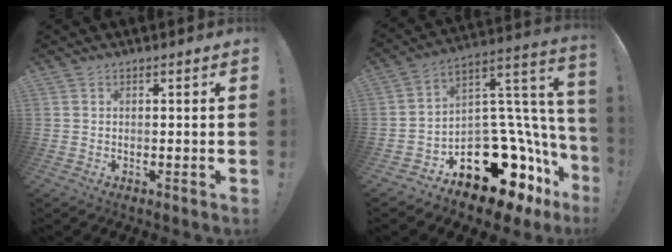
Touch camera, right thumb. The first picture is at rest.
{"total": 20.8, "force": [-12.1, 11.0, 12.9], "torque": [-0.152, 0.039, -0.180]}